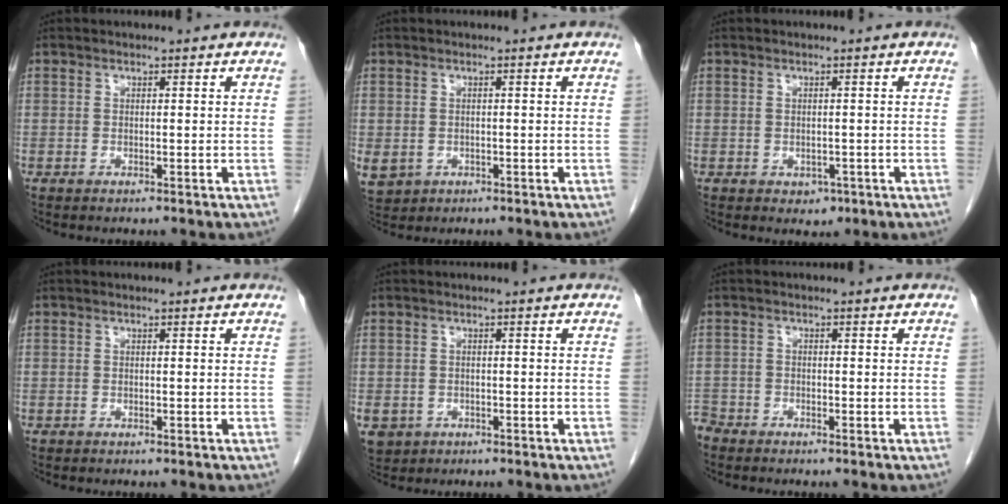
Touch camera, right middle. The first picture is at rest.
{"total": 6.2, "force": [-2.2, 5.3, 2.3], "torque": [-0.065, -0.006, -0.023]}
{"total": 1.8, "force": [-0.7, 1.4, 0.9], "torque": [-0.011, 0.002, -0.002]}
{"total": 0.0}
{"total": 6.7, "force": [-3.1, 5.6, 2.1], "torque": [-0.057, -0.004, -0.042]}
{"total": 3.1, "force": [-3.0, 1.0, 0.1], "torque": [-0.002, -0.006, -0.059]}